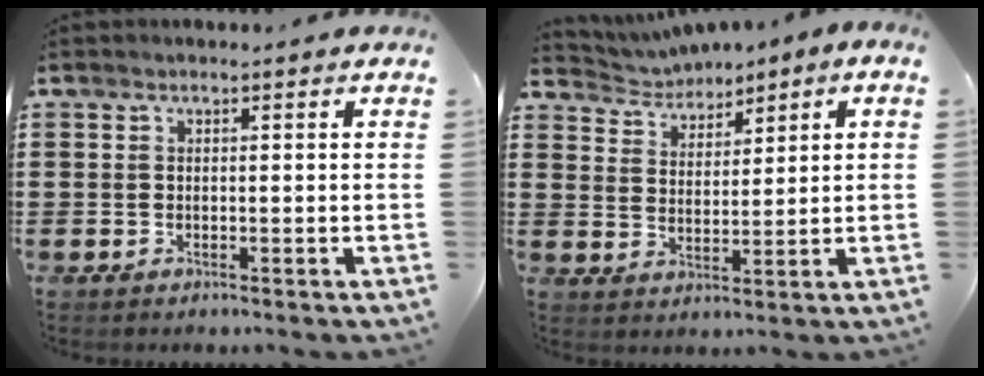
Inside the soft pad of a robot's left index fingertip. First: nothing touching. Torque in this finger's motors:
{"motor_torque": [1.11, -1.02, 0.58, 0.10]}